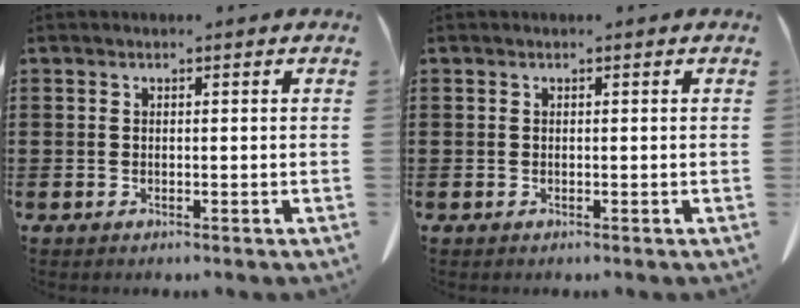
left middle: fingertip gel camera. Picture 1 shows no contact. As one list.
[{"total": 0.0}]